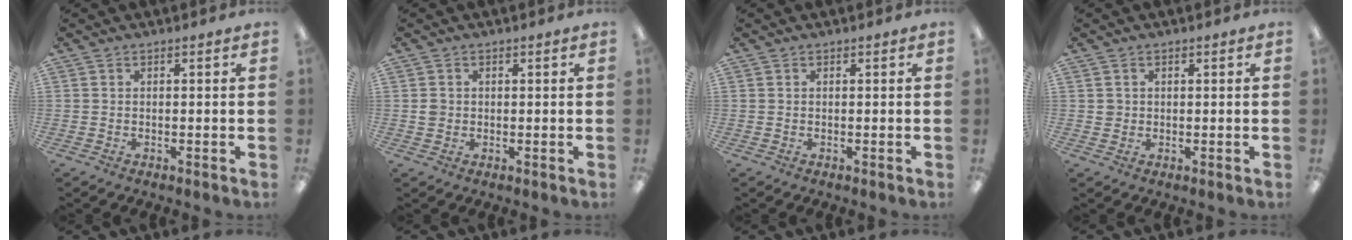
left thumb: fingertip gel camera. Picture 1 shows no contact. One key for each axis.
{"total": 1.9, "fx": 0.1, "fy": 1.8, "fz": 0.6, "tx": -0.004, "ty": 0.002, "tz": -0.002}
{"total": 0.0}
{"total": 1.7, "fx": 0.5, "fy": 1.6, "fz": 0.1, "tx": -0.005, "ty": 0.005, "tz": 0.007}